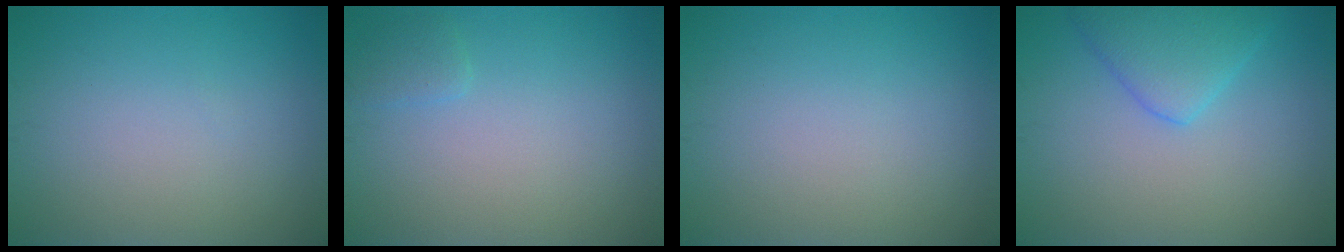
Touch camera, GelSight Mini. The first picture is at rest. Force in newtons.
{"total": 1.0, "press": 1.0, "slide": 0.1}
{"total": 0.0}
{"total": 3.6, "press": 3.6, "slide": 0.3}